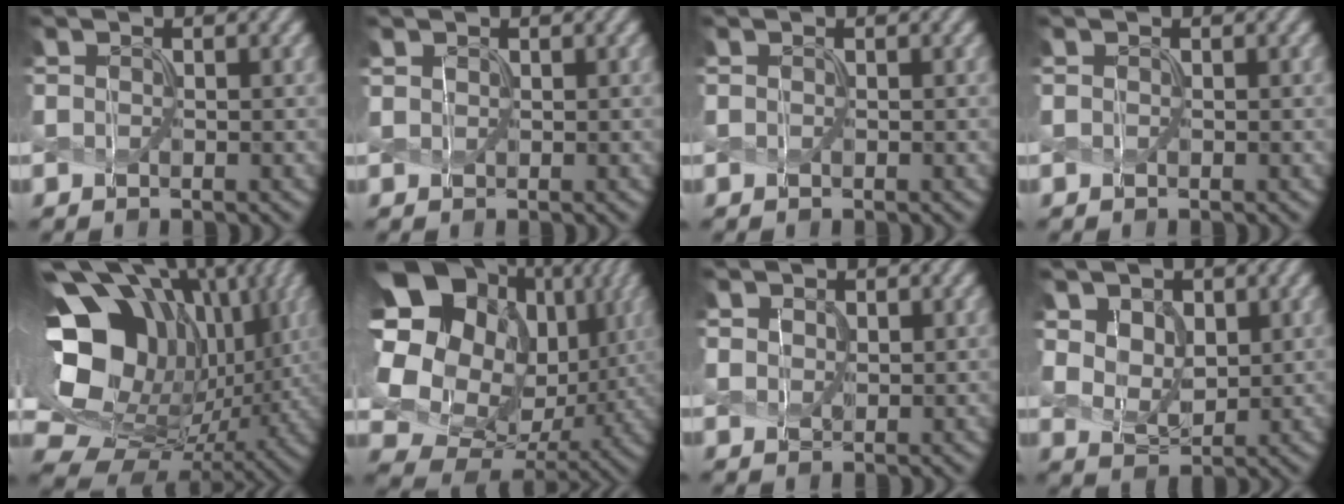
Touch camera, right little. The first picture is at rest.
{"total": 0.6, "force": [0.5, 0.4, 0.1], "torque": [-0.005, -0.001, 0.014]}
{"total": 0.0}
{"total": 0.0}
{"total": 17.3, "force": [3.5, 12.4, 11.5], "torque": [-0.212, -0.004, 0.082]}
{"total": 16.9, "force": [3.4, 13.4, 9.8], "torque": [-0.212, 0.004, 0.075]}
{"total": 1.2, "force": [0.7, 0.9, 0.4], "torque": [-0.010, -0.002, 0.016]}
{"total": 4.3, "force": [2.0, 3.1, 2.2], "torque": [-0.065, -0.012, 0.047]}